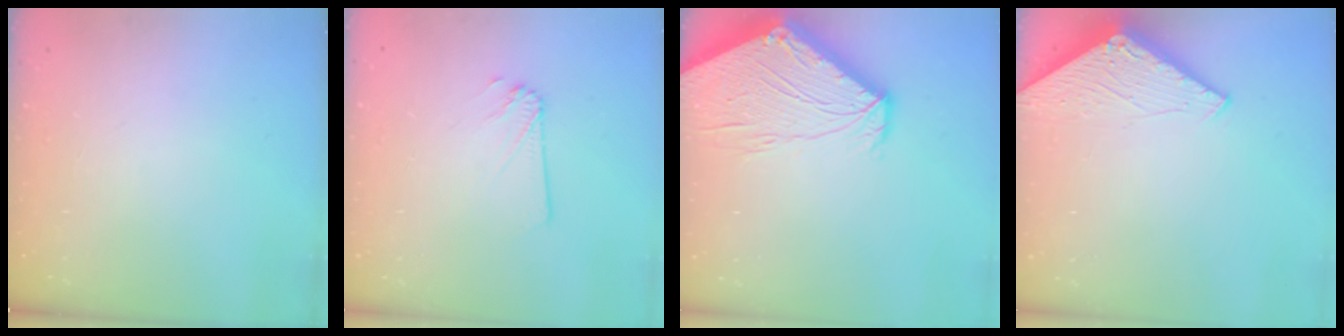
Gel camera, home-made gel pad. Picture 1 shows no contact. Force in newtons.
{"total": 2.0, "press": 2.0, "slide": 0.1}
{"total": 16.9, "press": 16.8, "slide": 1.7}
{"total": 2.8, "press": 2.8, "slide": 0.2}